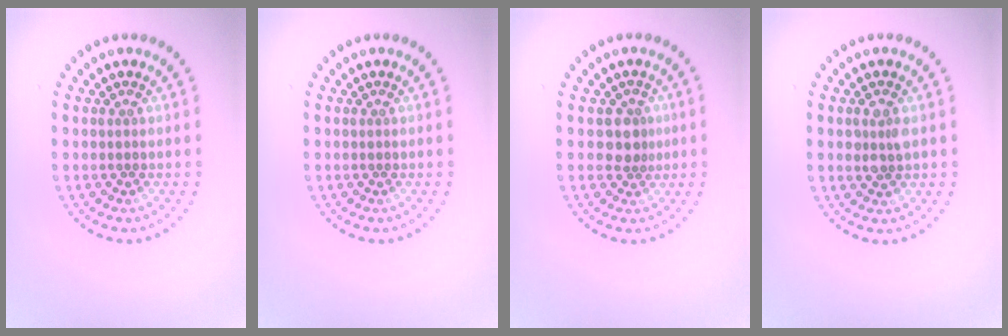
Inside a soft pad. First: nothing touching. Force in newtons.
{"total": 0.0}
{"total": 2.2, "press": 1.7, "slide": 1.3}
{"total": 1.8, "press": 1.7, "slide": 0.2}